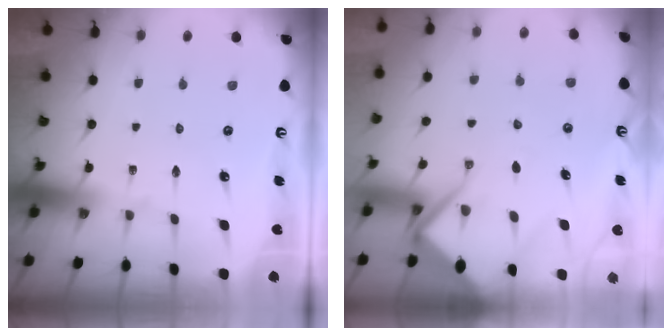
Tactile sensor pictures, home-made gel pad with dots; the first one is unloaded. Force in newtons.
{"total": 11.3, "press": 11.2, "slide": 1.3}